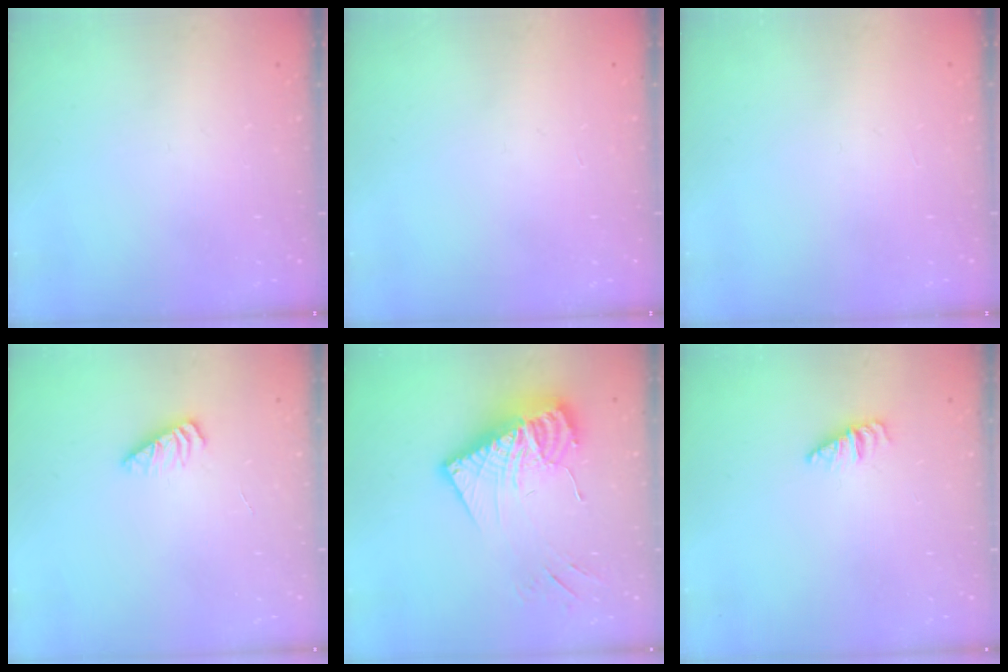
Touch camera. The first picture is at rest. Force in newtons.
{"total": 0.0}
{"total": 0.0}
{"total": 2.8, "press": 2.7, "slide": 0.3}
{"total": 16.7, "press": 16.7, "slide": 1.6}
{"total": 1.2, "press": 1.2, "slide": 0.2}